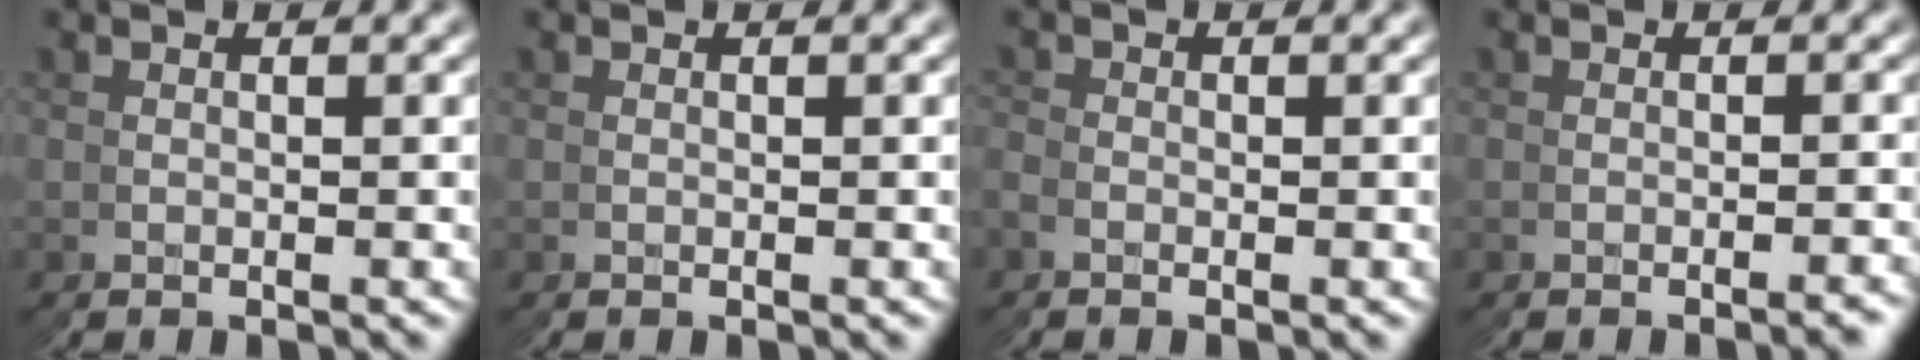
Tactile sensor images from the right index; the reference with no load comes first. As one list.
[{"total": 0.0}, {"total": 2.1, "force": [-1.0, -0.6, -1.7], "torque": [0.025, 0.004, -0.024]}, {"total": 1.3, "force": [-0.5, -1.1, -0.4], "torque": [0.003, 0.008, -0.011]}]